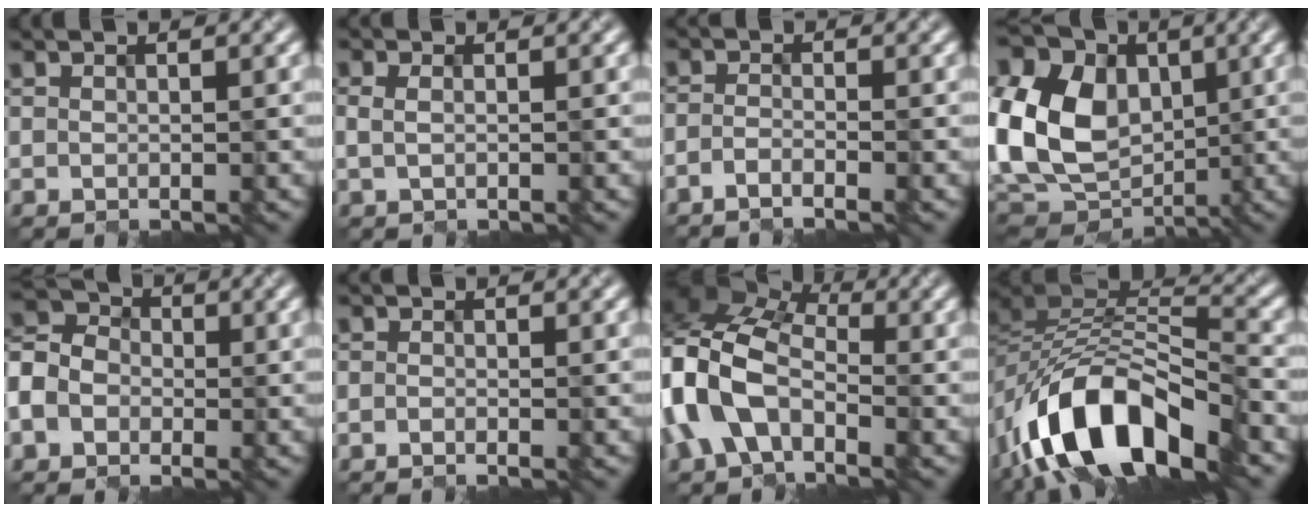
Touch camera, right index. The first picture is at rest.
{"total": 1.0, "force": [-0.8, -0.4, -0.3], "torque": [-0.007, -0.011, 0.009]}
{"total": 2.4, "force": [-2.3, -0.6, -0.2], "torque": [-0.005, -0.008, -0.029]}
{"total": 13.8, "force": [0.8, 10.7, 8.7], "torque": [-0.213, 0.016, 0.027]}
{"total": 4.9, "force": [-2.3, 3.9, 1.8], "torque": [-0.058, -0.001, -0.029]}
{"total": 1.8, "force": [-1.4, -0.8, -0.6], "torque": [-0.002, -0.006, -0.012]}
{"total": 9.8, "force": [-2.6, 6.0, 7.2], "torque": [-0.195, 0.009, -0.048]}
{"total": 11.8, "force": [-8.7, 4.7, 6.4], "torque": [-0.128, -0.009, -0.145]}